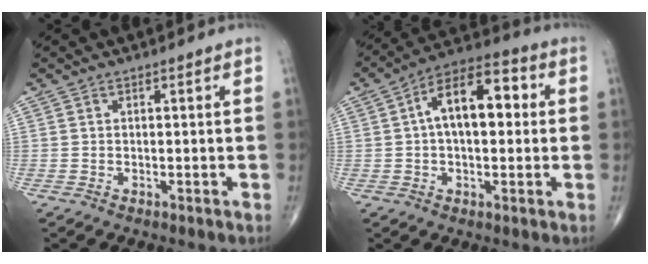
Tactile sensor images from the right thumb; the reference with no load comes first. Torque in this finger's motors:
{"motor_torque": [1.15, 3.54, 1.34, 0.04, 0.15]}